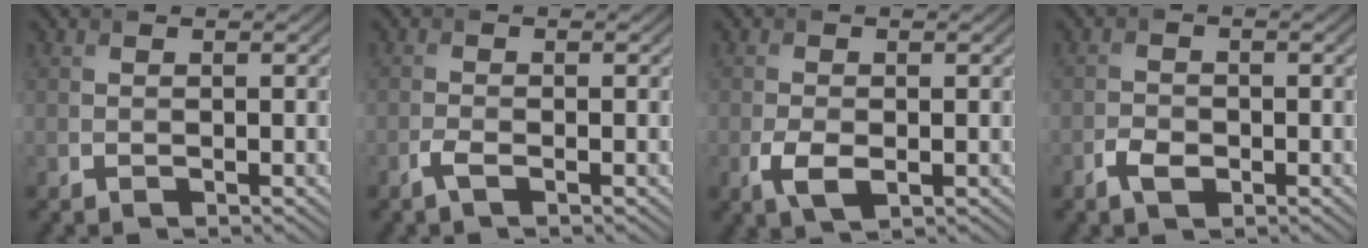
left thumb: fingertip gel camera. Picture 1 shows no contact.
{"total": 1.5, "force": [-0.9, 0.3, 1.2], "torque": [-0.029, 0.001, -0.022]}
{"total": 3.1, "force": [-1.0, 1.6, 2.4], "torque": [-0.057, -0.009, -0.017]}
{"total": 2.3, "force": [-1.2, 1.4, 1.3], "torque": [-0.028, 0.000, -0.026]}